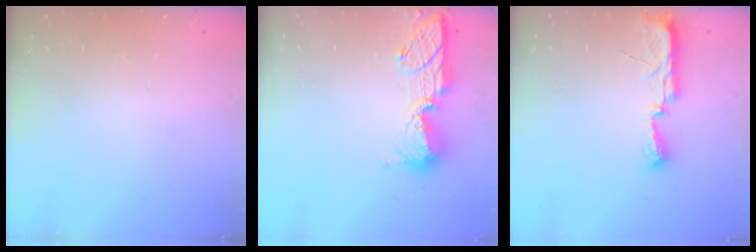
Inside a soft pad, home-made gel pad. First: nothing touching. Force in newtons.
{"total": 13.9, "press": 13.8, "slide": 1.0}
{"total": 7.9, "press": 7.8, "slide": 0.8}